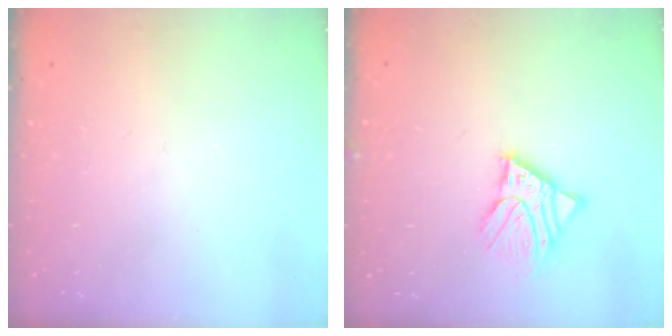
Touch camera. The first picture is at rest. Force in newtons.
{"total": 9.0, "press": 8.8, "slide": 1.8}